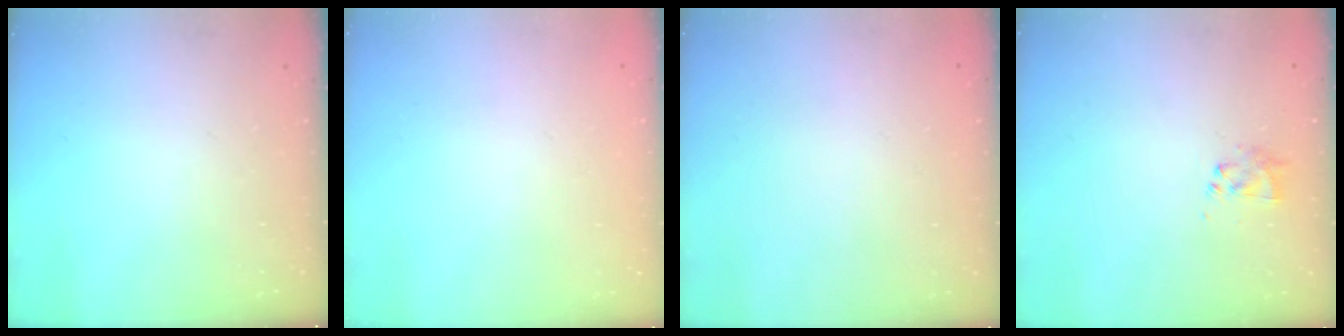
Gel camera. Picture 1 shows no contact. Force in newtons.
{"total": 1.7, "press": 1.7, "slide": 0.2}
{"total": 1.8, "press": 1.7, "slide": 0.2}
{"total": 3.0, "press": 2.8, "slide": 1.1}